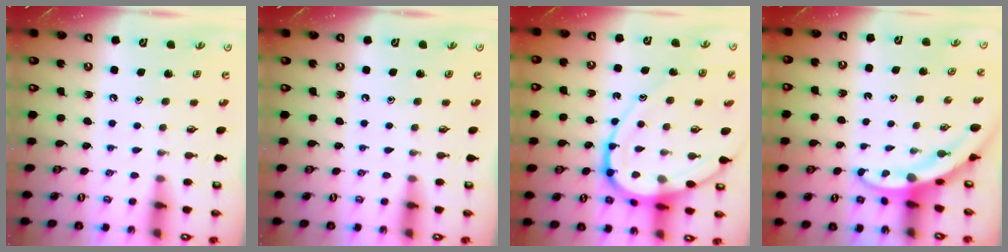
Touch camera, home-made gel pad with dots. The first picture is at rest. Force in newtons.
{"total": 0.0}
{"total": 15.9, "press": 15.9, "slide": 1.5}
{"total": 3.2, "press": 3.2, "slide": 0.2}